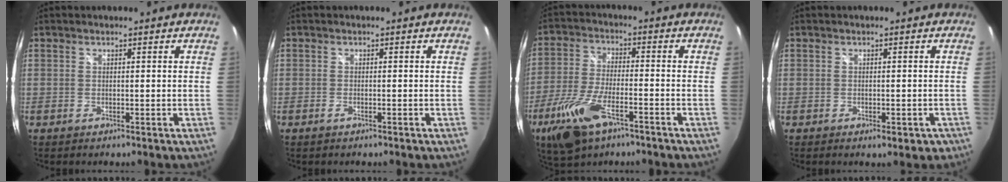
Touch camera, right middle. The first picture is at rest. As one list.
[{"total": 1.0, "force": [-0.7, 0.3, 0.7], "torque": [-0.015, -0.002, -0.012]}, {"total": 13.2, "force": [-7.5, 4.9, 9.7], "torque": [-0.214, -0.027, -0.141]}, {"total": 3.3, "force": [-1.7, 1.6, 2.4], "torque": [-0.038, -0.009, -0.018]}]